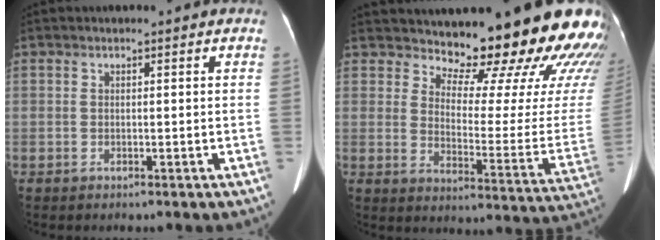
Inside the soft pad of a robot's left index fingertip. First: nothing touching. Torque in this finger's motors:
{"motor_torque": [1.18, -0.96, 1.05, 0.05]}